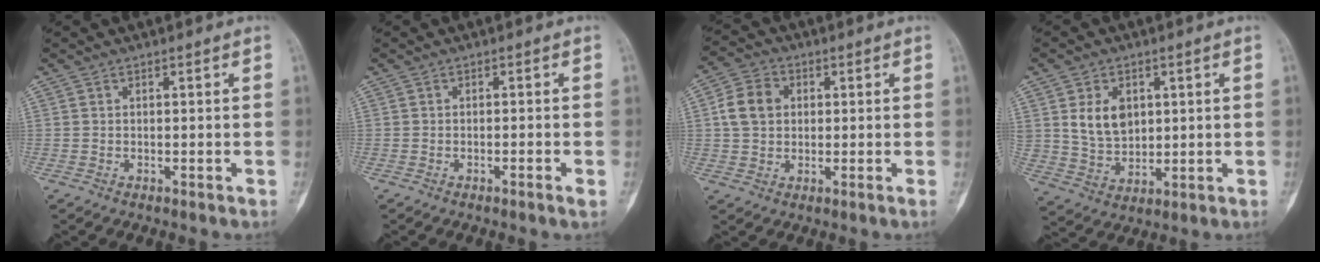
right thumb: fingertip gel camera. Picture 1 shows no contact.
{"total": 1.3, "force": [-0.6, 0.0, 1.1], "torque": [-0.025, -0.002, -0.011]}
{"total": 7.1, "force": [1.1, 5.6, 4.2], "torque": [-0.068, 0.011, 0.014]}
{"total": 8.5, "force": [2.4, 6.2, 5.4], "torque": [-0.074, -0.015, 0.059]}